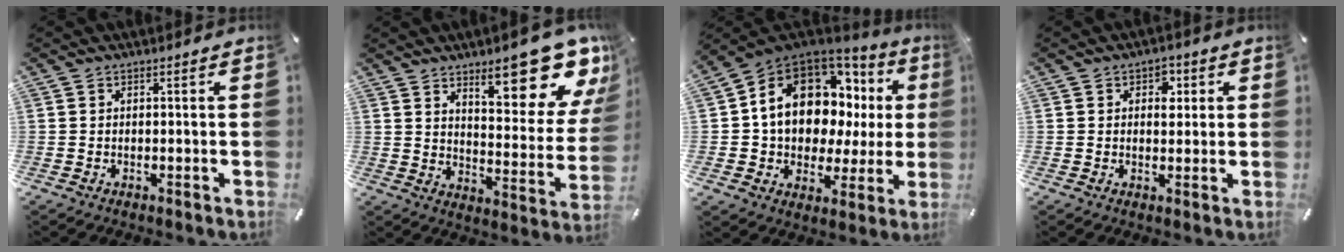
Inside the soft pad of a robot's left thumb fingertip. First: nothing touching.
{"total": 17.8, "force": [12.9, 6.0, 10.8], "torque": [-0.132, -0.111, 0.210]}
{"total": 15.3, "force": [5.7, 11.1, 8.9], "torque": [-0.146, -0.039, 0.103]}
{"total": 3.7, "force": [1.1, 2.7, 2.3], "torque": [-0.009, -0.008, 0.008]}